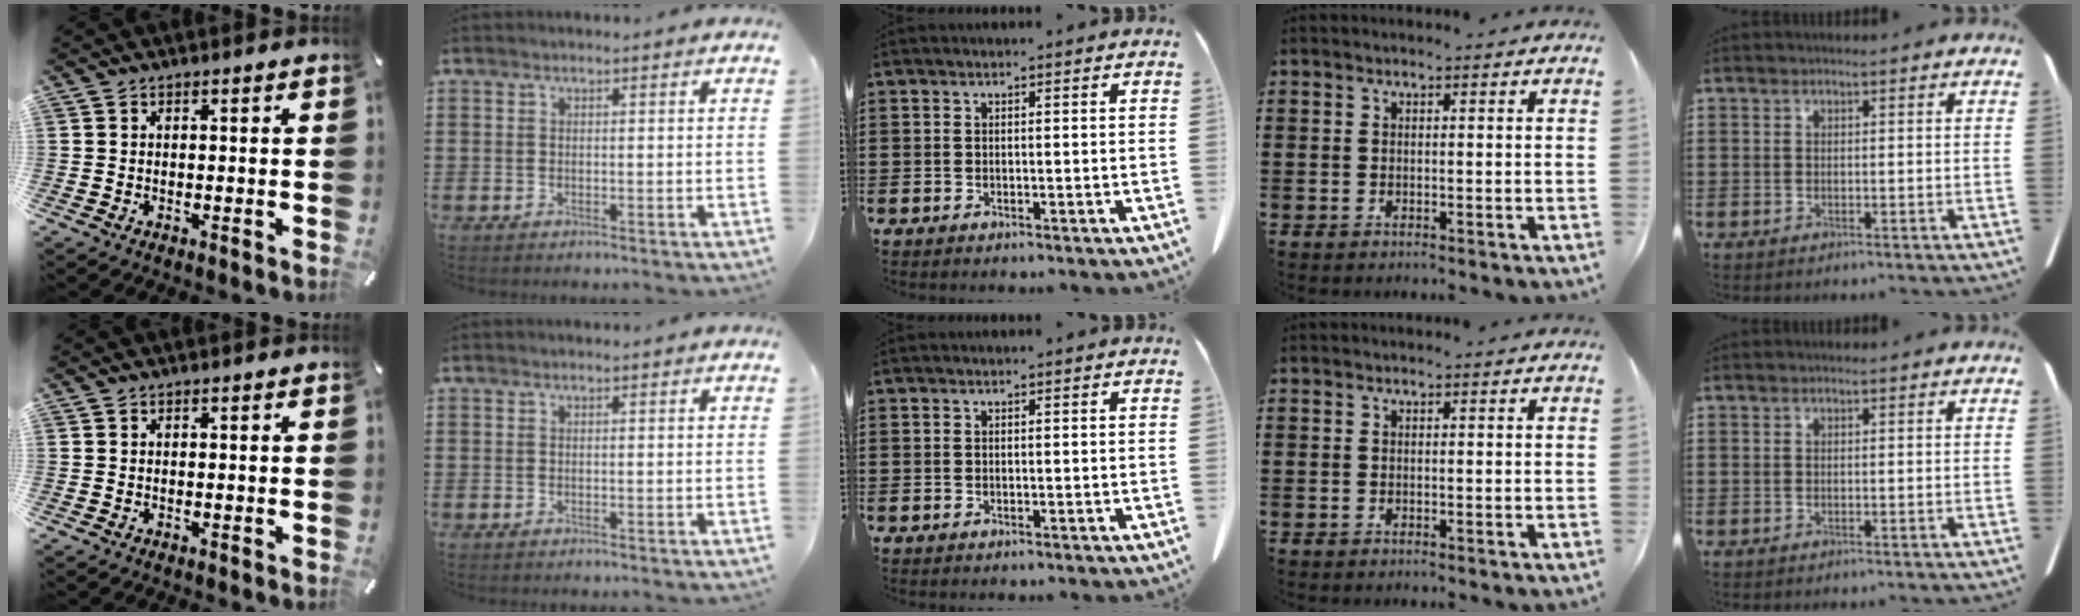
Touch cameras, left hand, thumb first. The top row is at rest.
{}